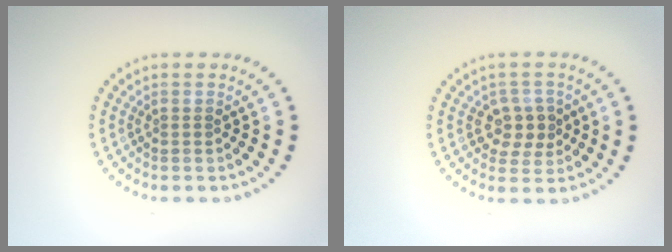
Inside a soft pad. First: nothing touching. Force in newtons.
{"total": 2.8, "press": 2.7, "slide": 1.0}